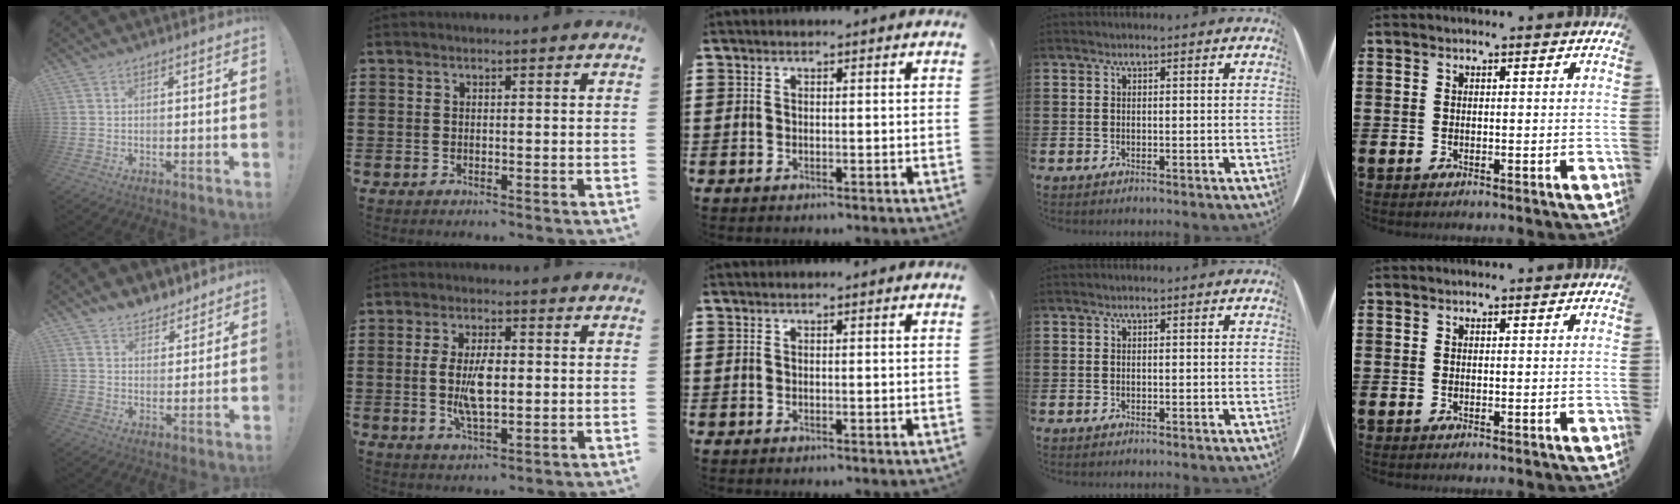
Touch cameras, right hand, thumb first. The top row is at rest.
{"thumb": {"total": 6.1, "force": [5.1, 3.2, 0.9], "torque": [-0.009, -0.040, 0.097]}, "index": {"total": 7.0, "force": [0.0, 2.9, 6.4], "torque": [-0.145, -0.003, -0.009]}}